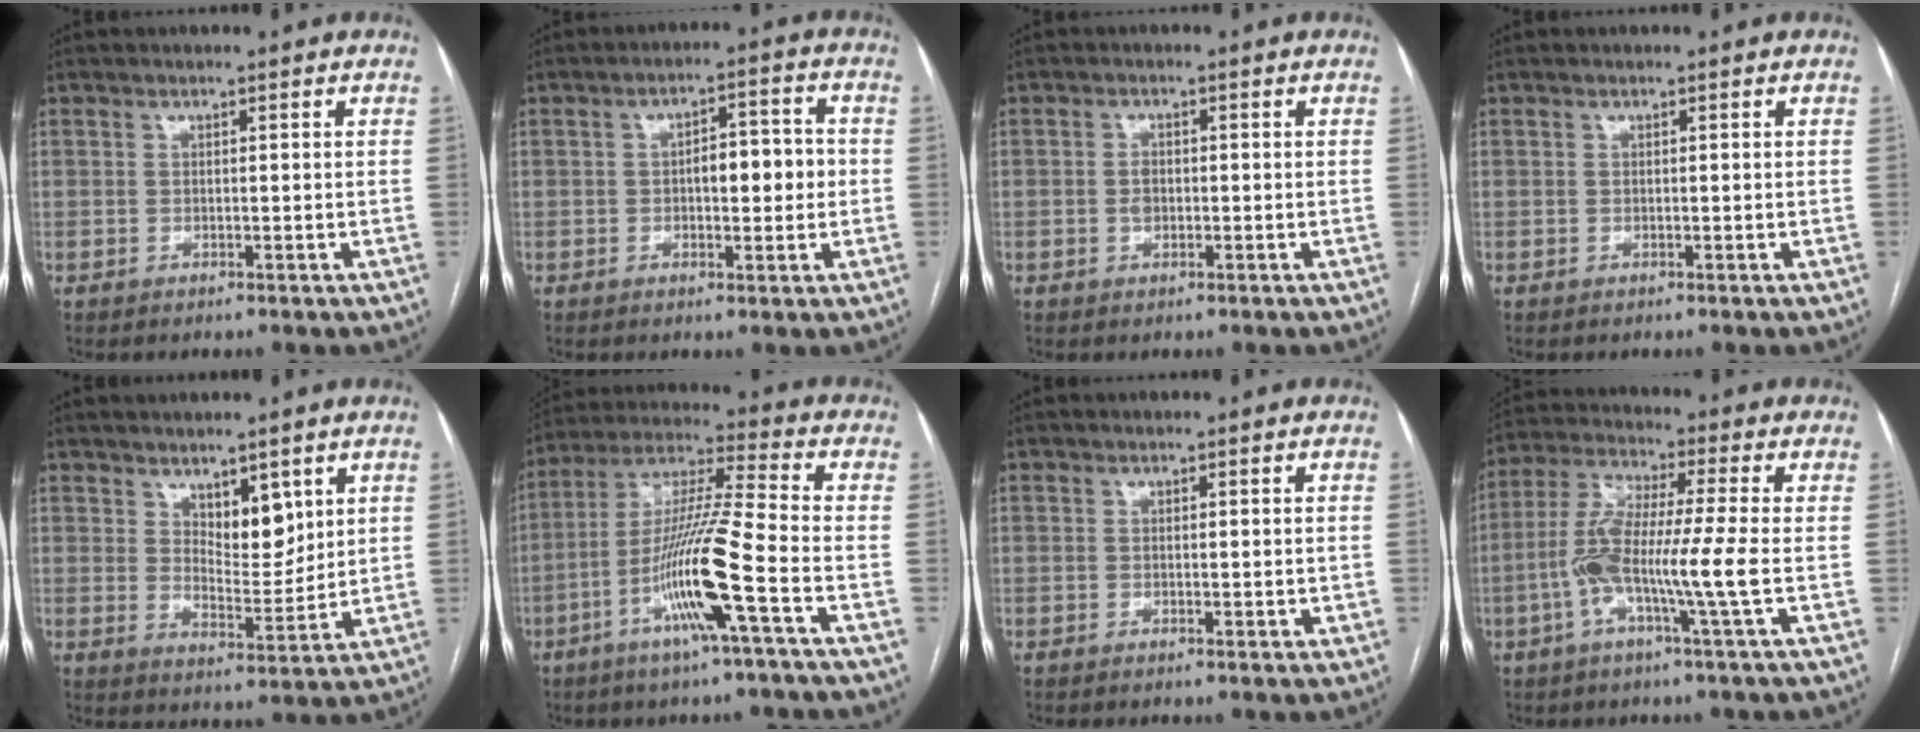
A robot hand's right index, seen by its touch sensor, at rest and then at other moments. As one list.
[{"total": 6.2, "force": [-0.3, 2.4, 5.7], "torque": [-0.084, 0.021, -0.001]}, {"total": 1.9, "force": [-0.2, 1.3, 1.3], "torque": [-0.023, 0.003, -0.003]}, {"total": 0.0}, {"total": 6.4, "force": [3.5, 2.8, 4.6], "torque": [-0.074, -0.011, 0.066]}, {"total": 14.3, "force": [-5.4, -0.7, 13.2], "torque": [-0.260, -0.002, -0.107]}, {"total": 1.4, "force": [-0.1, 0.7, 1.3], "torque": [-0.019, 0.000, 0.003]}, {"total": 11.2, "force": [-2.6, -0.5, 10.9], "torque": [-0.222, 0.002, -0.060]}]